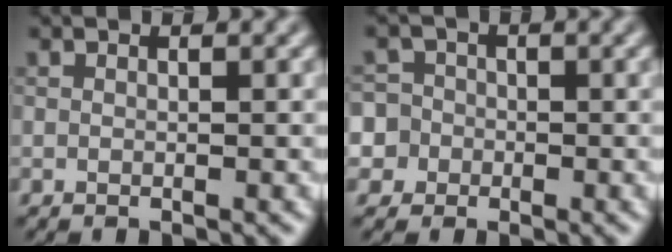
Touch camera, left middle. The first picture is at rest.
{"total": 6.3, "force": [-1.5, 5.9, 1.3], "torque": [-0.027, 0.018, -0.062]}